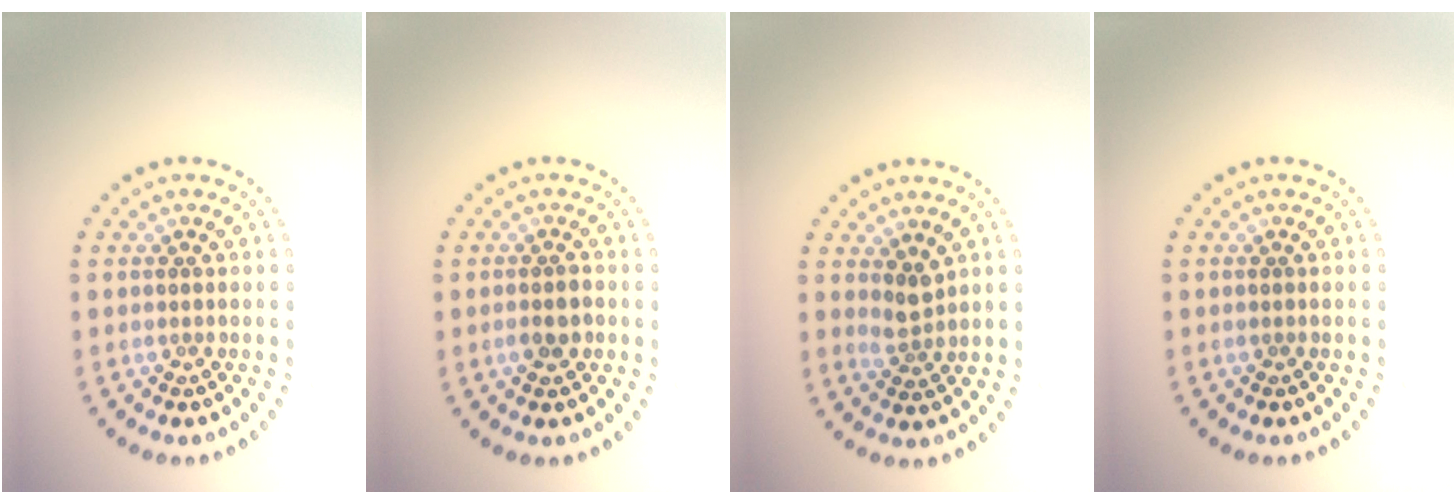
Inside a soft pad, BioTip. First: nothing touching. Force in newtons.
{"total": 1.7, "press": 1.6, "slide": 0.5}
{"total": 1.9, "press": 1.4, "slide": 1.3}
{"total": 0.0}